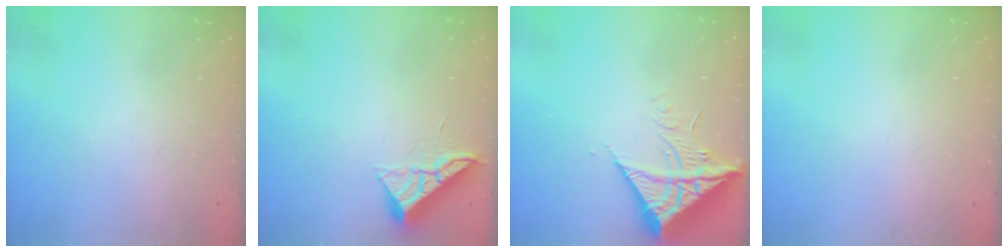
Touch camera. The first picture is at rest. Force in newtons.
{"total": 6.0, "press": 5.9, "slide": 0.6}
{"total": 11.9, "press": 11.8, "slide": 1.4}
{"total": 0.0}